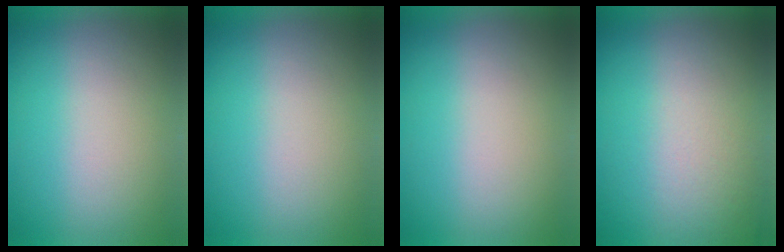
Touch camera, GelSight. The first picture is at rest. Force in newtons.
{"total": 0.0}
{"total": 0.0}
{"total": 2.7}